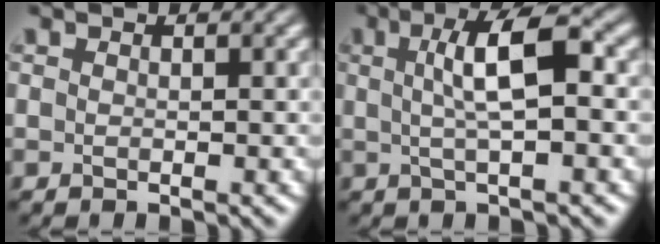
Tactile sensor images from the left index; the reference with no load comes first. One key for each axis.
{"total": 5.3, "fx": 0.8, "fy": 1.3, "fz": 5.1, "tx": -0.085, "ty": 0.013, "tz": 0.014}